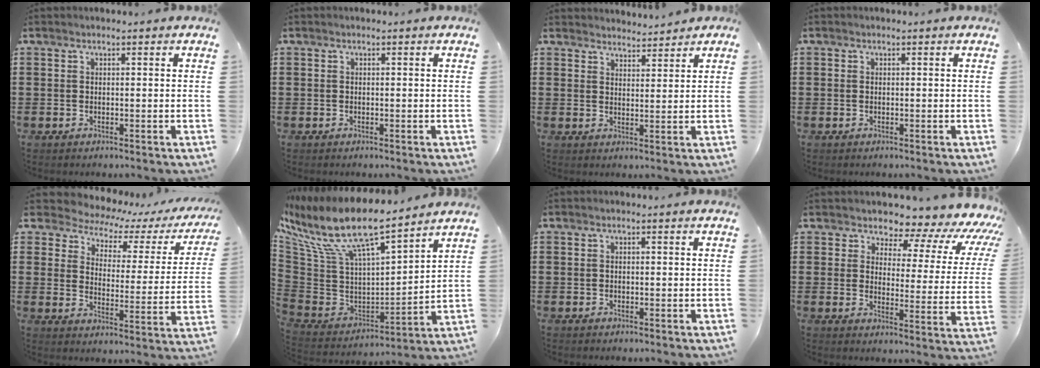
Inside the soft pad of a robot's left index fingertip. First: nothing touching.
{"total": 0.0}
{"total": 3.1, "force": [3.0, 0.7, -0.1], "torque": [-0.008, -0.007, 0.058]}
{"total": 0.0}
{"total": 3.7, "force": [3.2, 1.6, 0.9], "torque": [-0.045, -0.027, 0.046]}
{"total": 12.9, "force": [8.5, 3.4, 9.1], "torque": [-0.213, -0.058, 0.142]}
{"total": 0.0}
{"total": 5.2, "force": [4.6, 2.1, 1.4], "torque": [-0.042, -0.039, 0.073]}